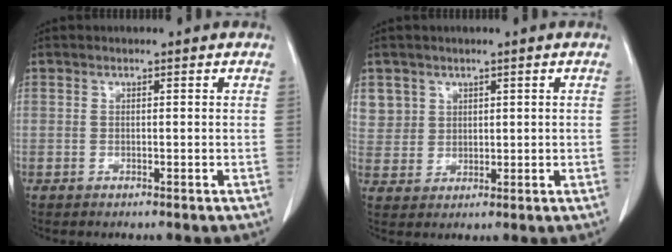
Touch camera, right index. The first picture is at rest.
{"total": 5.0, "force": [2.5, 4.3, -0.1], "torque": [0.014, 0.004, 0.053]}